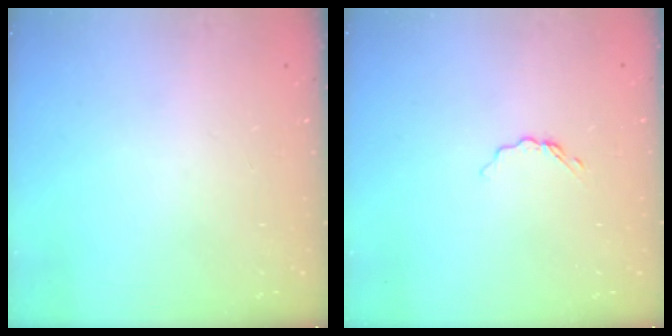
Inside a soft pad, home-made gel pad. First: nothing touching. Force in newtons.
{"total": 4.5, "press": 4.5, "slide": 0.4}